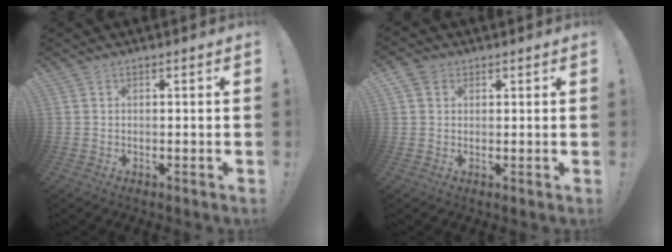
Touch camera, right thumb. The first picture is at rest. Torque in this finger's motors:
{"motor_torque": [-0.02, 0.09, 0.15, 0.03, 0.21]}